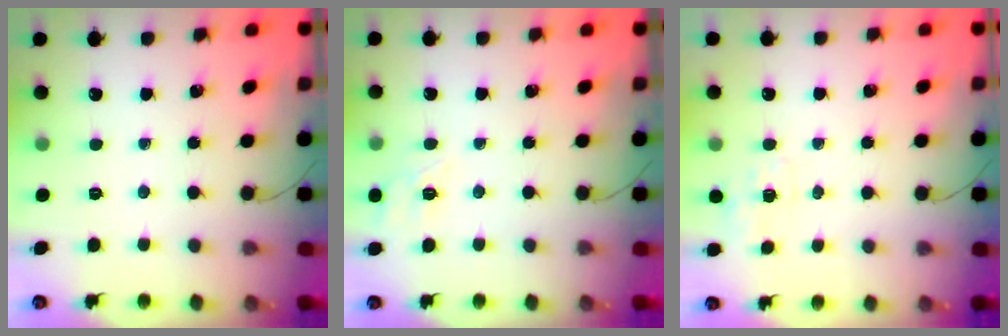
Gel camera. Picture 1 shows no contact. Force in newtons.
{"total": 7.5, "press": 7.3, "slide": 1.7}
{"total": 2.1, "press": 1.6, "slide": 1.4}